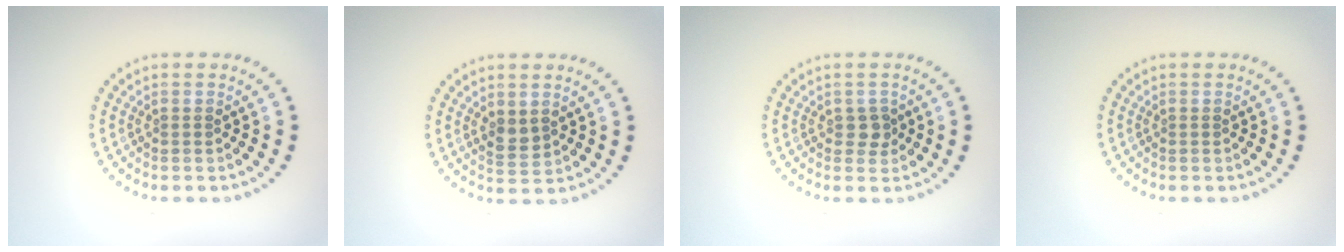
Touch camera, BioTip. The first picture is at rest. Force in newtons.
{"total": 1.7, "press": 1.7, "slide": 0.4}
{"total": 1.3, "press": 1.2, "slide": 0.4}
{"total": 0.0}